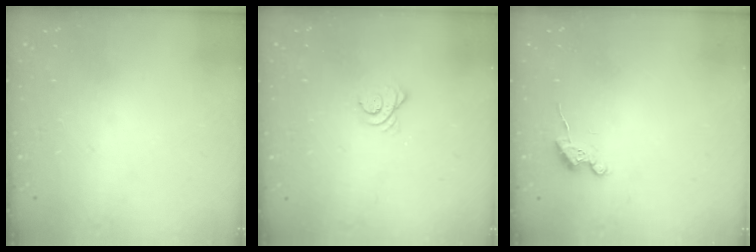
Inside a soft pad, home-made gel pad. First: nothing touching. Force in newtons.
{"total": 3.6, "press": 3.5, "slide": 0.5}
{"total": 5.1, "press": 5.1, "slide": 0.6}